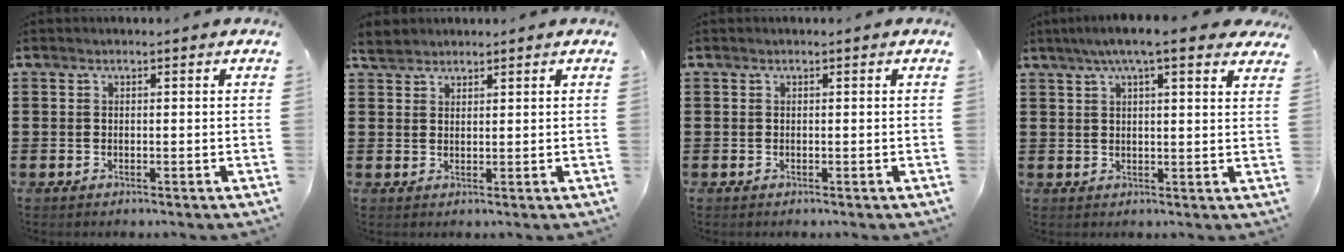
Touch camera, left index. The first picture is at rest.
{"total": 2.3, "force": [2.0, 0.9, 0.4], "torque": [-0.015, 0.006, 0.040]}
{"total": 0.0}
{"total": 6.4, "force": [4.7, 0.7, 4.3], "torque": [-0.089, -0.003, 0.079]}